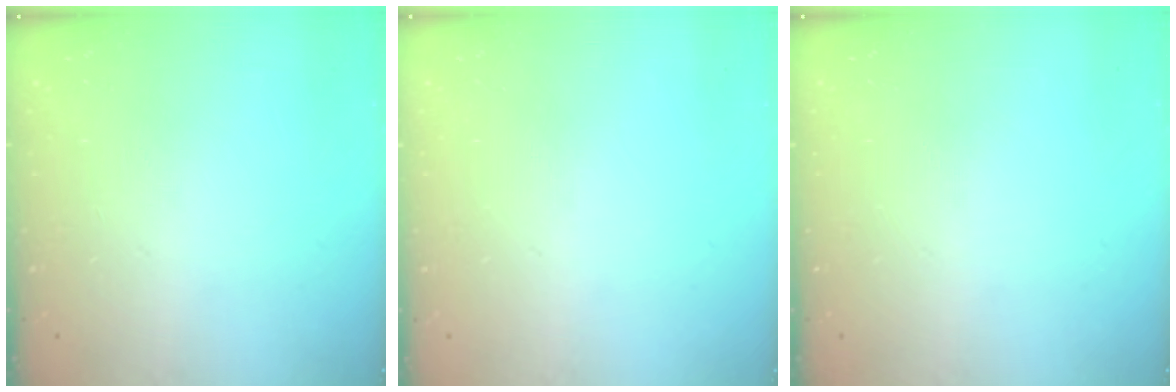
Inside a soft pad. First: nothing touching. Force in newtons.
{"total": 0.0}
{"total": 0.0}